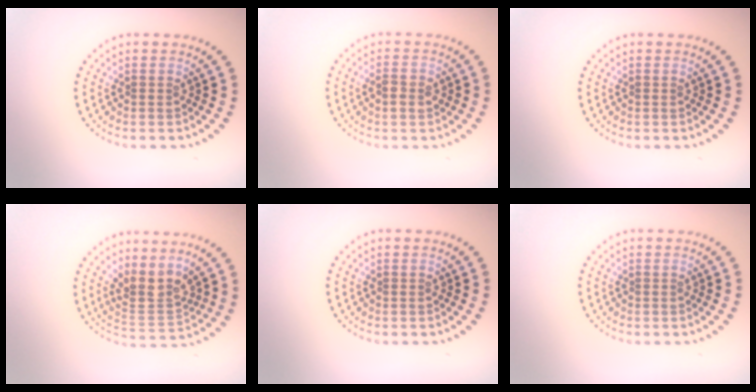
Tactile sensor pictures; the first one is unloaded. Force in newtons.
{"total": 1.8, "press": 1.8, "slide": 0.2}
{"total": 0.0}
{"total": 3.2, "press": 2.6, "slide": 1.9}
{"total": 0.0}
{"total": 0.0}